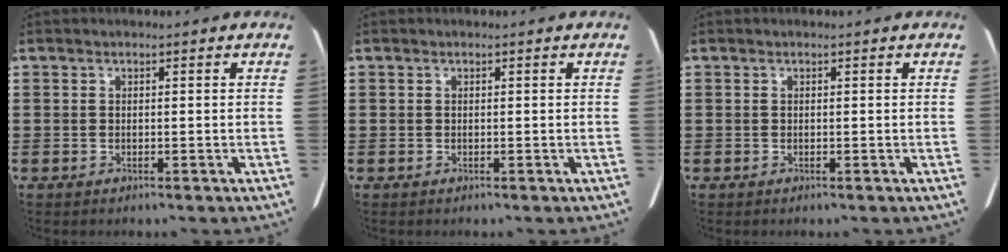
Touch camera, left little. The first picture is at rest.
{"total": 0.0}
{"total": 0.0}